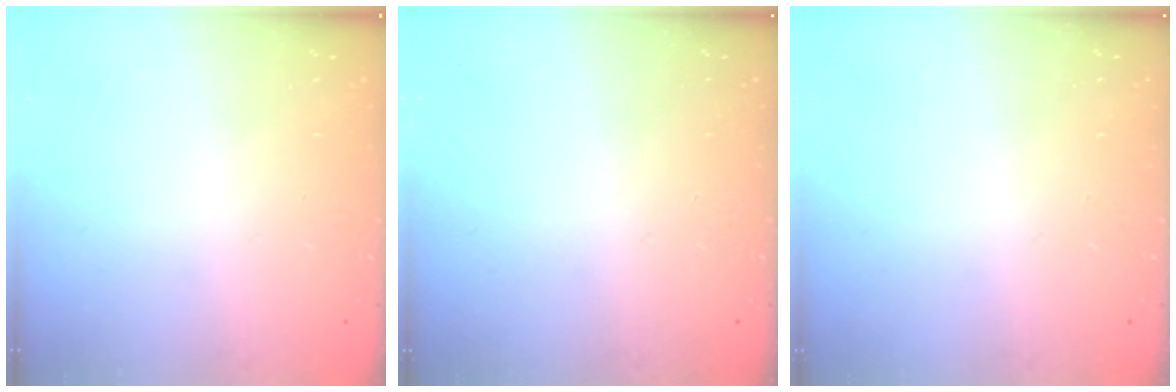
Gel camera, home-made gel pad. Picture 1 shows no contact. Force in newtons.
{"total": 0.0}
{"total": 0.0}